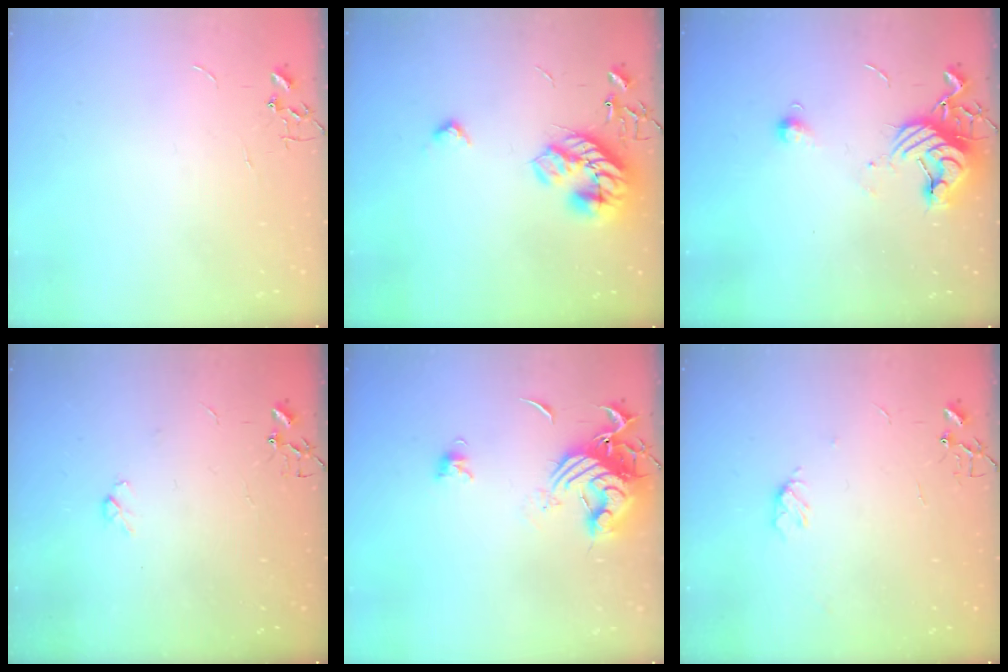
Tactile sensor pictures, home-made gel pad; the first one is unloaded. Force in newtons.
{"total": 16.7, "press": 16.7, "slide": 0.6}
{"total": 11.4, "press": 11.3, "slide": 1.2}
{"total": 3.8, "press": 3.6, "slide": 0.9}
{"total": 13.0, "press": 12.9, "slide": 1.6}
{"total": 4.5, "press": 4.5, "slide": 0.6}